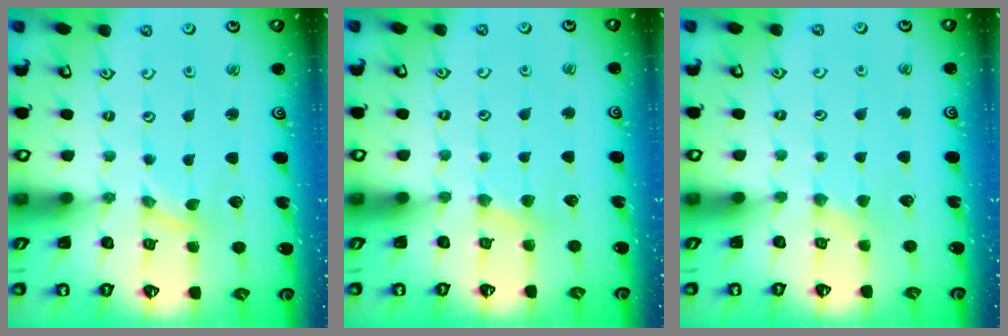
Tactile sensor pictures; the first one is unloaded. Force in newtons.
{"total": 3.5, "press": 3.5, "slide": 0.6}
{"total": 1.2, "press": 1.1, "slide": 0.3}